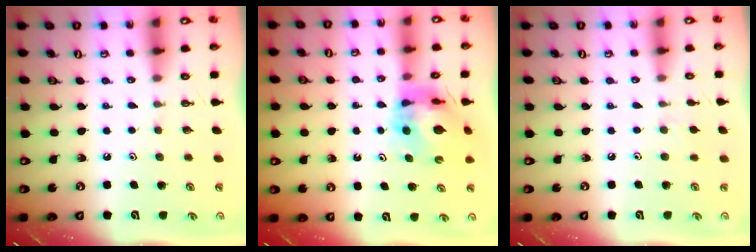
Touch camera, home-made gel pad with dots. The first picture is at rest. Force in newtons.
{"total": 12.1, "press": 12.0, "slide": 1.4}
{"total": 5.2, "press": 5.1, "slide": 0.7}